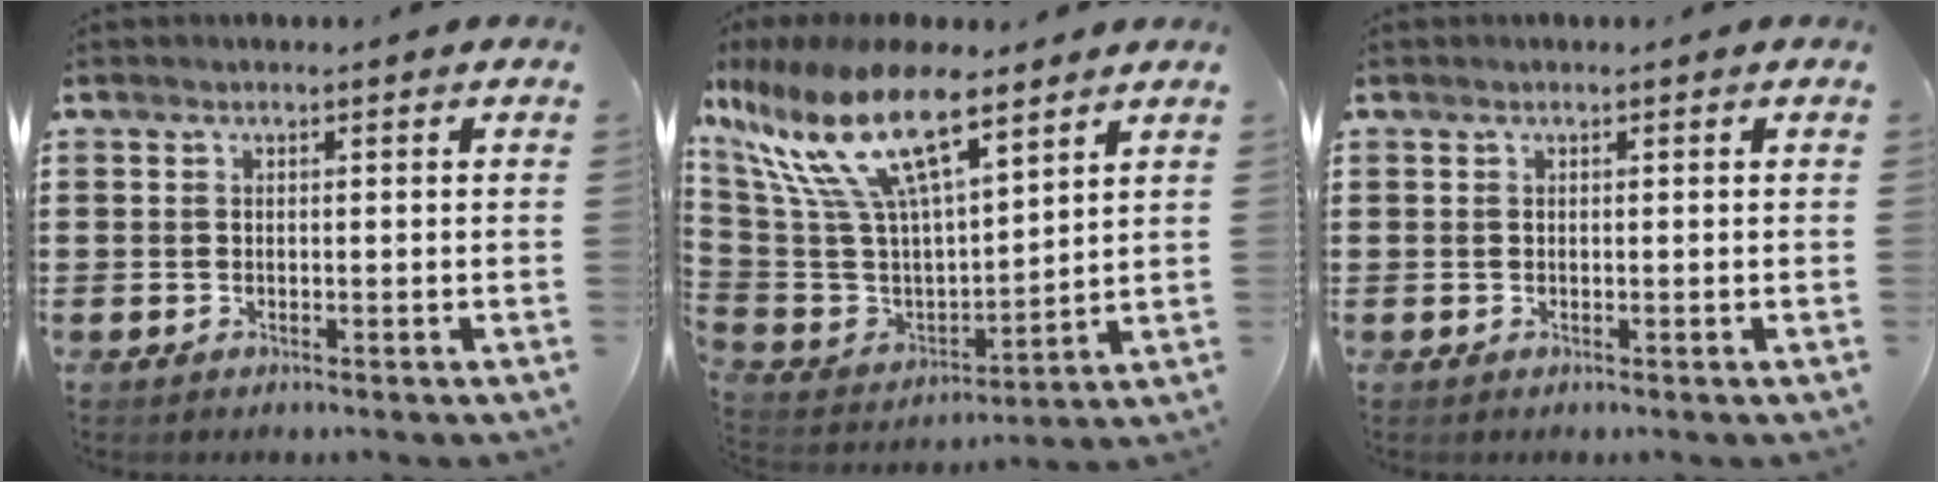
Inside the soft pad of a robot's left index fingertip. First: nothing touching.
{"total": 17.9, "force": [9.6, 6.8, 13.5], "torque": [-0.307, -0.046, 0.161]}
{"total": 0.0}